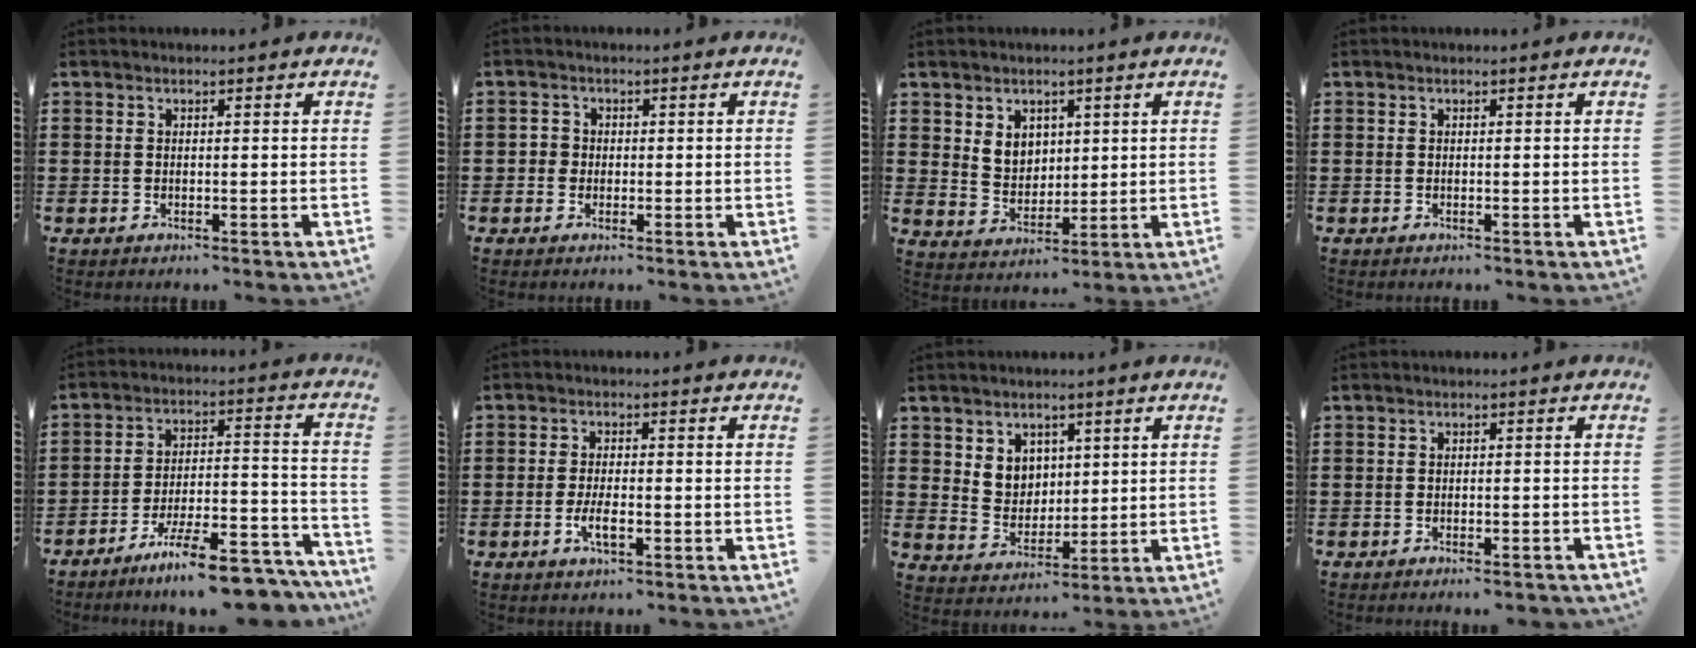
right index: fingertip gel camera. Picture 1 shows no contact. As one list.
[{"total": 1.6, "force": [-0.2, 1.5, 0.3], "torque": [-0.012, 0.008, -0.006]}, {"total": 4.9, "force": [2.5, 3.9, 1.5], "torque": [-0.039, 0.008, 0.046]}, {"total": 0.0}, {"total": 11.5, "force": [-9.7, 1.3, 6.1], "torque": [-0.085, 0.037, -0.179]}, {"total": 3.6, "force": [-1.4, 1.0, 3.1], "torque": [-0.066, -0.005, -0.027]}, {"total": 5.0, "force": [2.6, 4.2, 0.7], "torque": [-0.029, 0.002, 0.047]}, {"total": 1.3, "force": [-1.2, 0.1, 0.6], "torque": [-0.014, -0.001, -0.023]}]